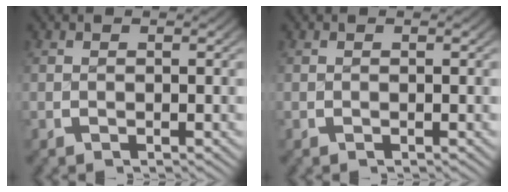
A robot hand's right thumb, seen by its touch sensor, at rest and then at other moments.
{"total": 0.0}